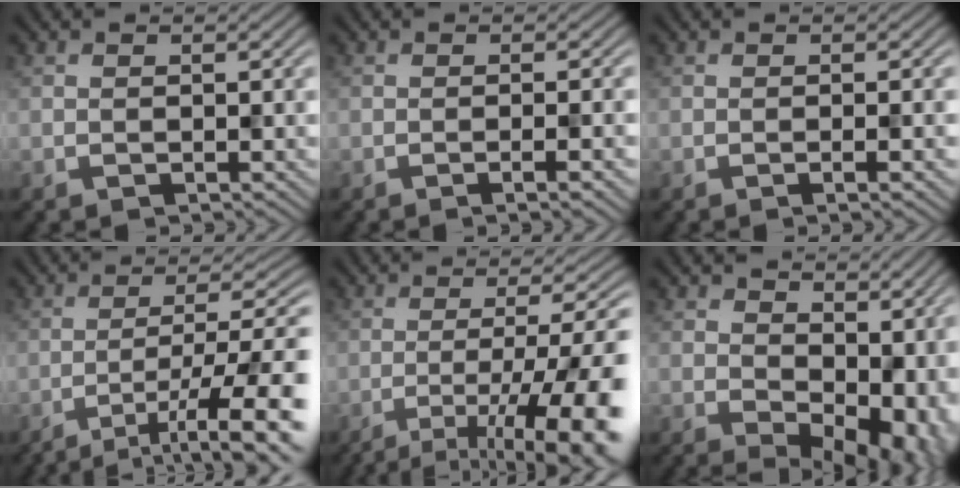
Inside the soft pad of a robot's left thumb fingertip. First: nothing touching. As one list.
[{"total": 3.2, "force": [-1.2, 0.6, 2.9], "torque": [-0.033, 0.009, -0.018]}, {"total": 2.1, "force": [-0.6, 0.4, 2.0], "torque": [-0.021, 0.005, -0.009]}, {"total": 12.6, "force": [-6.4, 3.3, 10.3], "torque": [-0.136, -0.002, -0.086]}, {"total": 13.6, "force": [-6.1, 3.8, 11.6], "torque": [-0.149, -0.004, -0.081]}, {"total": 11.9, "force": [1.8, 7.8, 8.8], "torque": [-0.099, -0.026, 0.073]}]